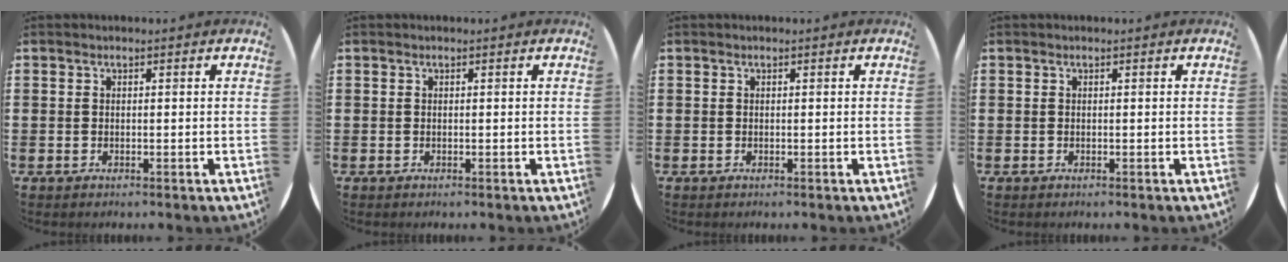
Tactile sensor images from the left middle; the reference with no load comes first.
{"total": 0.0}
{"total": 0.0}
{"total": 0.0}